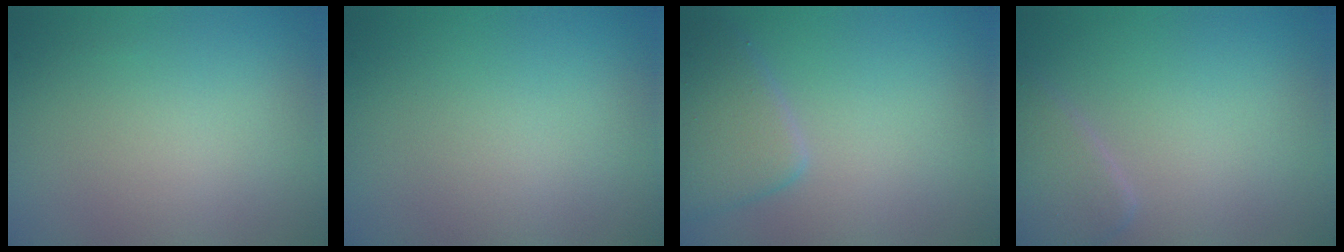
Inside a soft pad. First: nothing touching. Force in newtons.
{"total": 0.0}
{"total": 3.5, "press": 3.5, "slide": 0.2}
{"total": 2.6, "press": 2.6, "slide": 0.1}